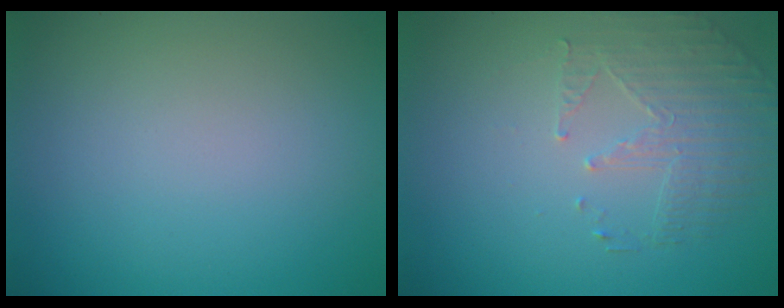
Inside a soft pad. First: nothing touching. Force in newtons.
{"total": 1.9, "press": 1.5, "slide": 1.2}